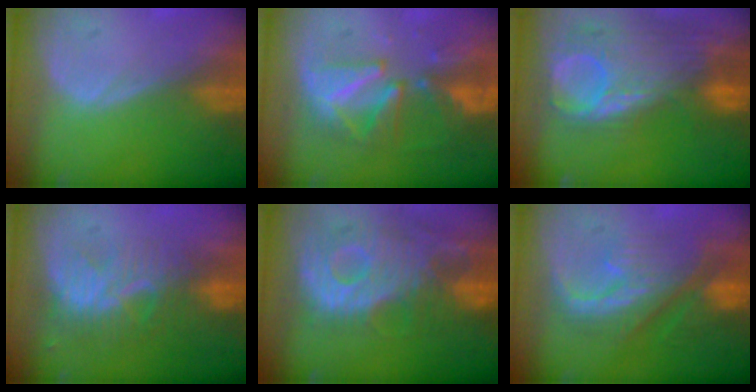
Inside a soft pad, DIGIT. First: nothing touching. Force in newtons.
{"total": 9.5, "press": 8.6, "slide": 4.0}
{"total": 12.4, "press": 10.5, "slide": 6.5}
{"total": 8.5, "press": 7.7, "slide": 3.6}
{"total": 12.0, "press": 10.7, "slide": 5.4}
{"total": 9.0, "press": 8.7, "slide": 2.0}